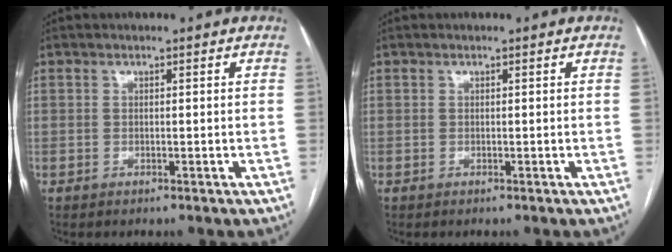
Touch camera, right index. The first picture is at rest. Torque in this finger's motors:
{"motor_torque": [0.00, 0.00, 0.00, 0.00]}